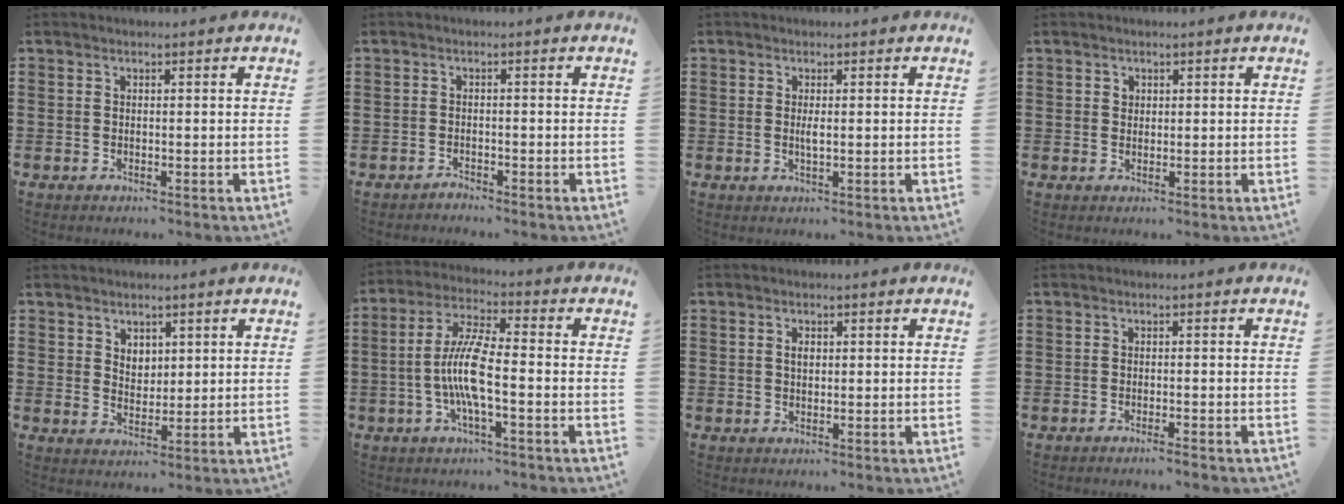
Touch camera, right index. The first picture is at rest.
{"total": 1.3, "force": [-1.3, 0.1, -0.1], "torque": [-0.002, 0.005, -0.028]}
{"total": 1.4, "force": [0.0, 0.5, 1.3], "torque": [-0.024, 0.002, -0.001]}
{"total": 1.0, "force": [0.5, 0.8, 0.2], "torque": [-0.006, 0.003, 0.010]}
{"total": 2.9, "force": [1.8, 2.1, 0.7], "torque": [-0.021, 0.008, 0.034]}
{"total": 8.8, "force": [-1.9, 2.0, 8.4], "torque": [-0.185, -0.010, -0.043]}
{"total": 1.5, "force": [0.2, 0.8, 1.2], "torque": [-0.026, 0.005, 0.003]}
{"total": 1.3, "force": [-1.1, -0.1, 0.6], "torque": [-0.011, -0.002, -0.021]}